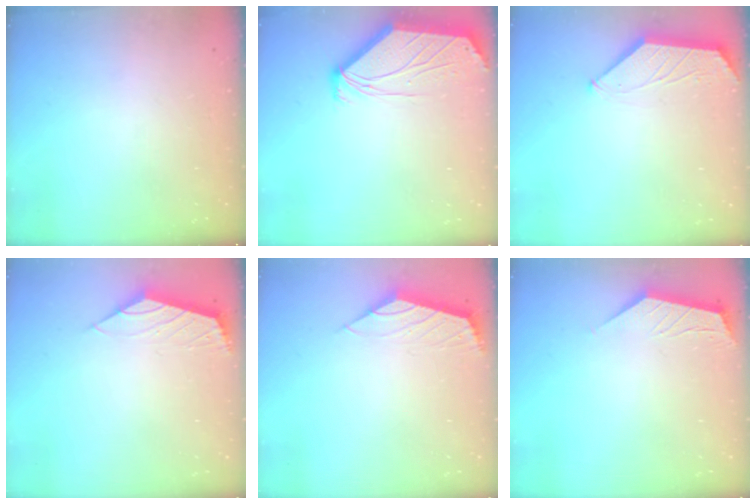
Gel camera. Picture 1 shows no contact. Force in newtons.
{"total": 1.6, "press": 1.5, "slide": 0.5}
{"total": 1.6, "press": 1.5, "slide": 0.3}
{"total": 2.3, "press": 2.2, "slide": 0.6}
{"total": 1.8, "press": 1.7, "slide": 0.4}
{"total": 2.0, "press": 2.0, "slide": 0.4}